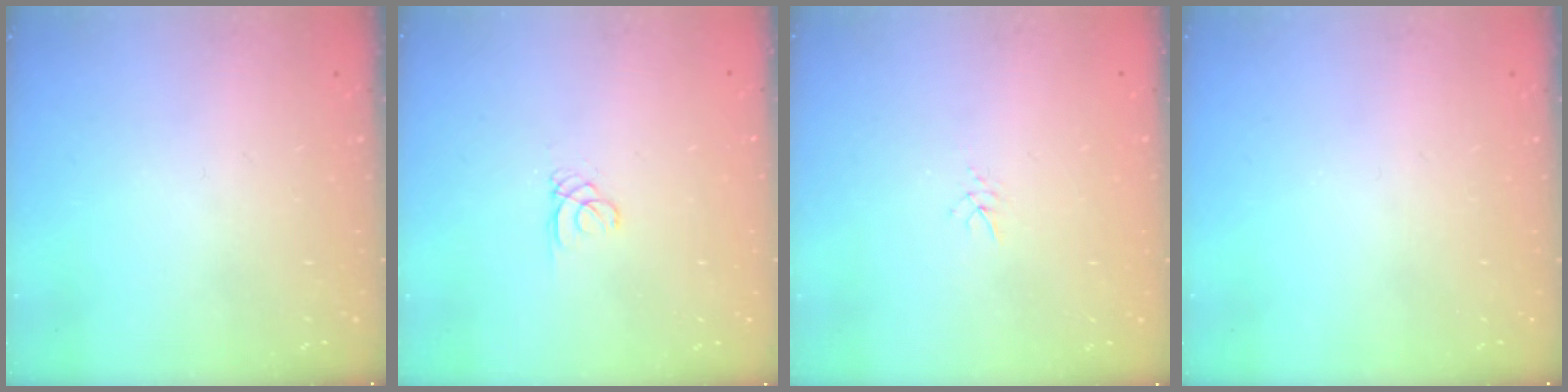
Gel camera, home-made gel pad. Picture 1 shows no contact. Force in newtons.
{"total": 0.6, "press": 0.6, "slide": 0.1}
{"total": 3.1, "press": 3.0, "slide": 0.5}
{"total": 0.0}